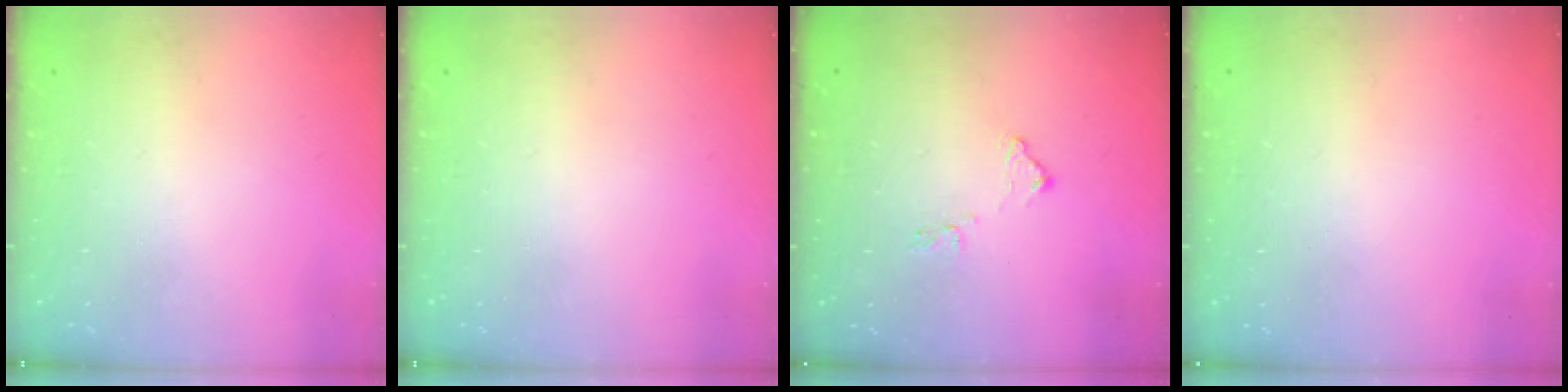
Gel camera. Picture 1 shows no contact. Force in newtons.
{"total": 0.0}
{"total": 9.3, "press": 9.3, "slide": 0.5}
{"total": 3.2, "press": 3.2, "slide": 0.1}